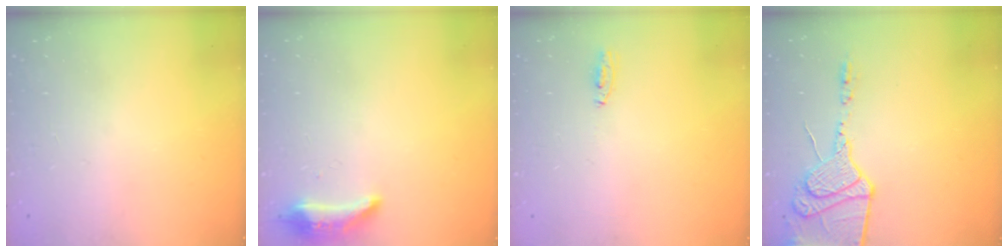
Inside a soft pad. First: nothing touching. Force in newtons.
{"total": 10.1, "press": 9.0, "slide": 4.6}
{"total": 3.1, "press": 2.8, "slide": 1.3}
{"total": 15.2, "press": 15.1, "slide": 2.1}